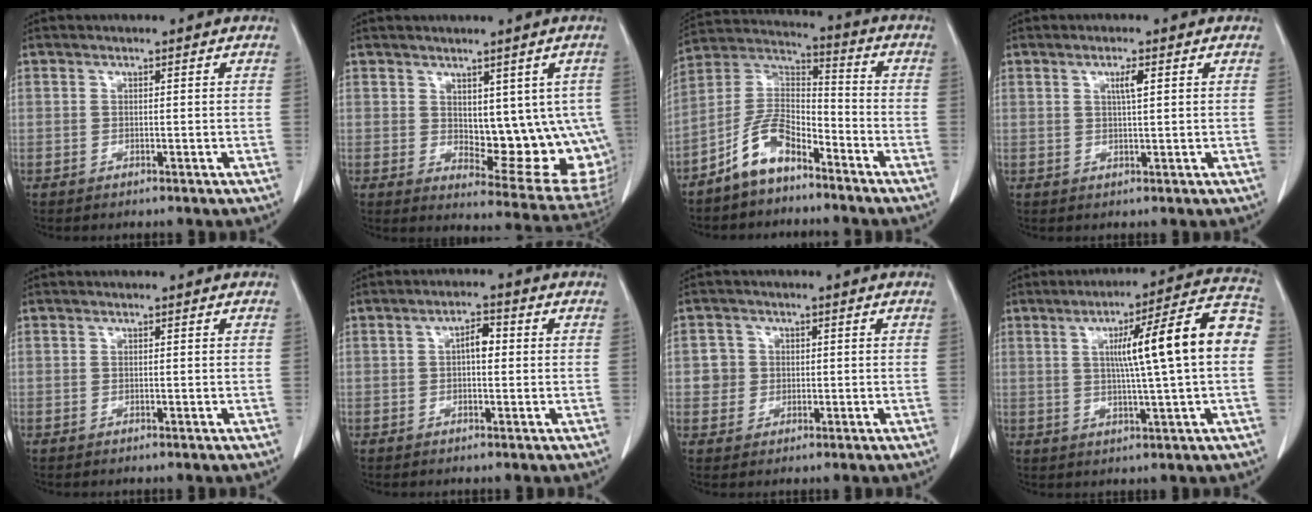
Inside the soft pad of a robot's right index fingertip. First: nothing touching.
{"total": 14.0, "force": [0.8, 7.1, 12.1], "torque": [-0.131, -0.005, 0.033]}
{"total": 9.4, "force": [-6.5, 3.9, 5.5], "torque": [-0.119, 0.021, -0.130]}
{"total": 2.2, "force": [0.8, 0.0, 2.0], "torque": [-0.037, -0.001, 0.014]}
{"total": 0.0}
{"total": 2.9, "force": [0.2, 1.2, 2.7], "torque": [-0.042, 0.010, 0.001]}
{"total": 3.3, "force": [0.3, 3.3, 0.3], "torque": [0.004, 0.011, 0.010]}
{"total": 14.5, "force": [1.5, 0.0, 14.5], "torque": [-0.207, 0.025, 0.019]}